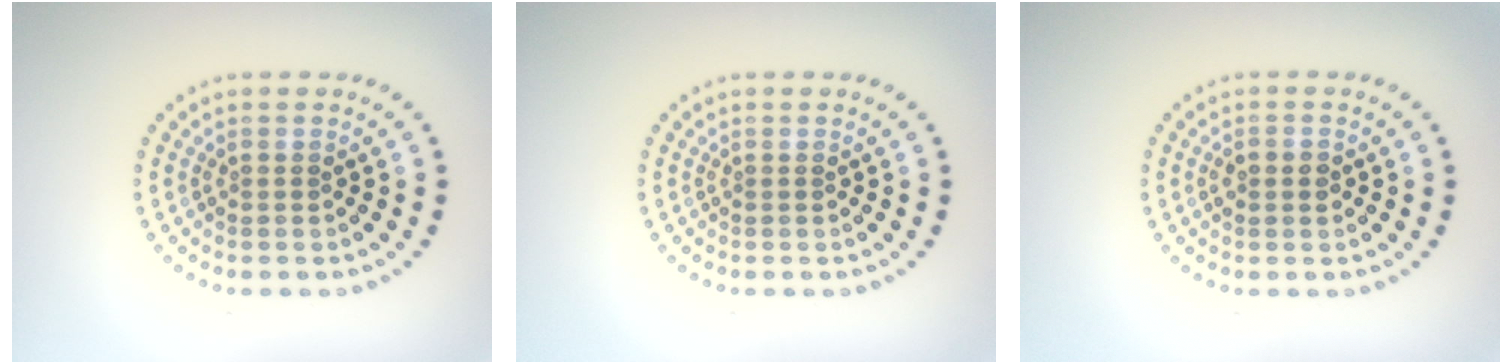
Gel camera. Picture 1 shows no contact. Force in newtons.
{"total": 0.0}
{"total": 1.2, "press": 1.1, "slide": 0.1}